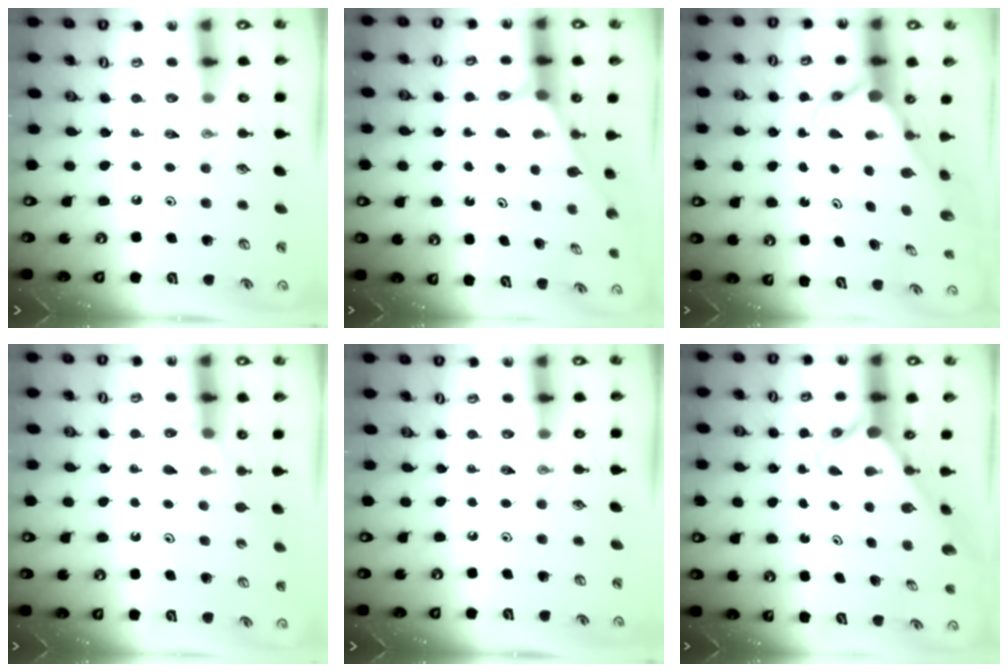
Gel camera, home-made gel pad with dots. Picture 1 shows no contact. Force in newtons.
{"total": 2.6, "press": 2.6, "slide": 0.2}
{"total": 3.6, "press": 3.6, "slide": 0.3}
{"total": 4.5, "press": 4.4, "slide": 0.6}
{"total": 0.0}
{"total": 2.6, "press": 2.6, "slide": 0.2}